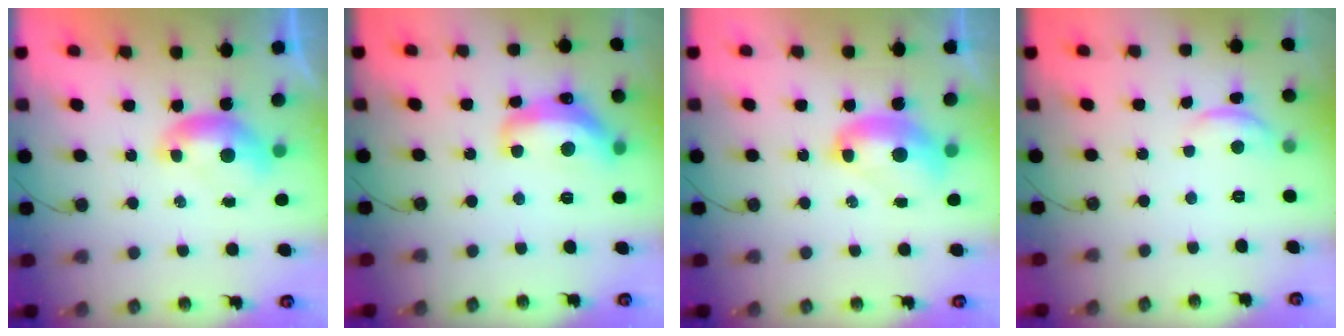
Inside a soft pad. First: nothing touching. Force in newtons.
{"total": 8.4, "press": 8.3, "slide": 0.9}
{"total": 3.3, "press": 3.3, "slide": 0.2}
{"total": 1.7, "press": 1.6, "slide": 0.5}